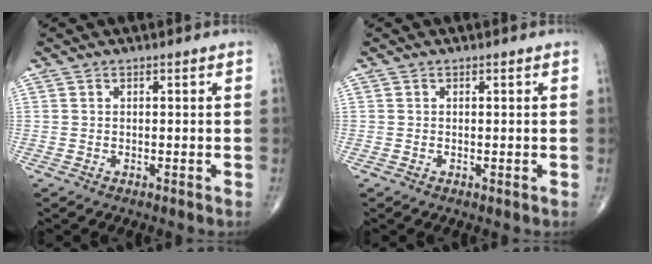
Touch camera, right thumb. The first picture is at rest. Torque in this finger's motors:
{"motor_torque": [-0.28, 0.76, -0.35, -0.22, -0.01]}